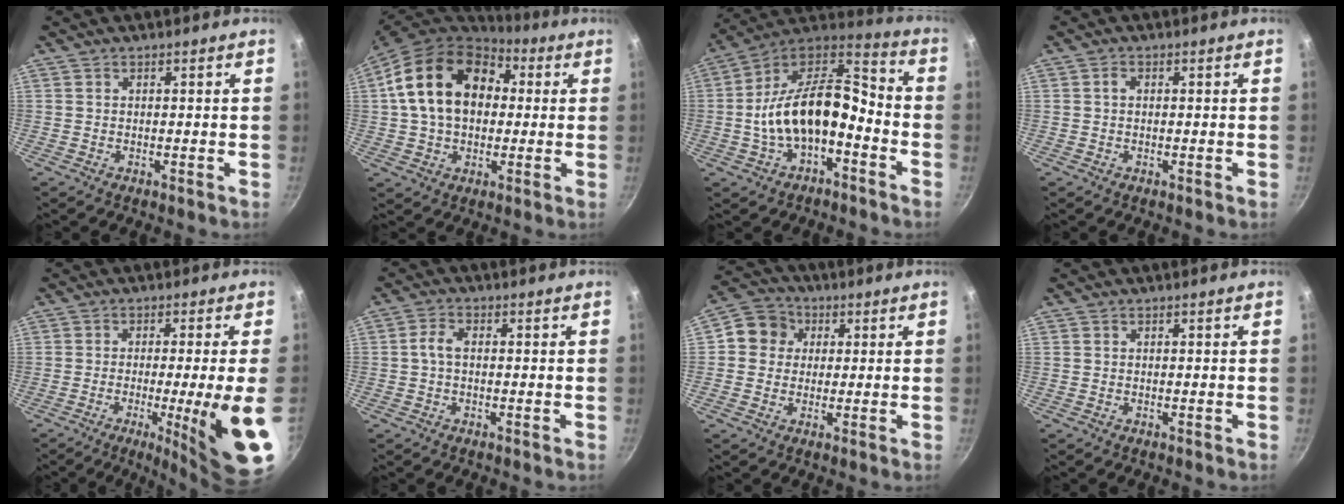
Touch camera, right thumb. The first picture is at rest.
{"total": 19.2, "force": [3.6, 13.8, 12.9], "torque": [-0.203, 0.028, 0.052]}
{"total": 18.7, "force": [-4.4, 10.0, 15.2], "torque": [-0.245, 0.062, -0.085]}
{"total": 1.2, "force": [0.1, 0.8, 0.8], "torque": [-0.015, 0.005, 0.001]}
{"total": 15.2, "force": [-3.7, 0.9, 14.8], "torque": [-0.204, -0.006, -0.044]}
{"total": 3.1, "force": [0.0, 1.9, 2.5], "torque": [-0.051, 0.014, -0.005]}
{"total": 7.3, "force": [1.3, 6.7, 2.7], "torque": [-0.009, 0.014, 0.004]}
{"total": 0.0}